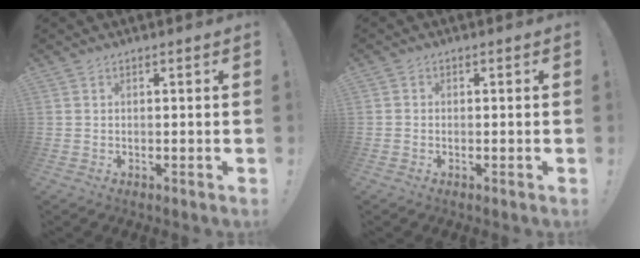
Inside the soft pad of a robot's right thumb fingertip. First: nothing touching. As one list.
[{"total": 0.6, "force": [-0.4, 0.4, 0.2], "torque": [-0.002, 0.001, -0.007]}]